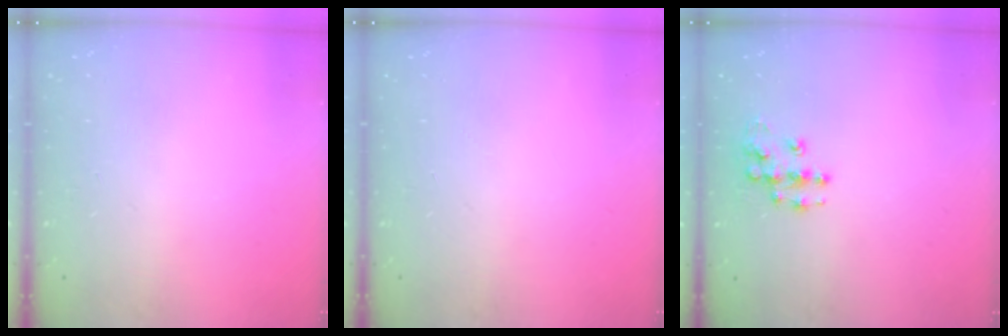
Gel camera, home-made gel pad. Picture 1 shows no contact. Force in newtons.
{"total": 0.0}
{"total": 9.2, "press": 9.2, "slide": 0.5}